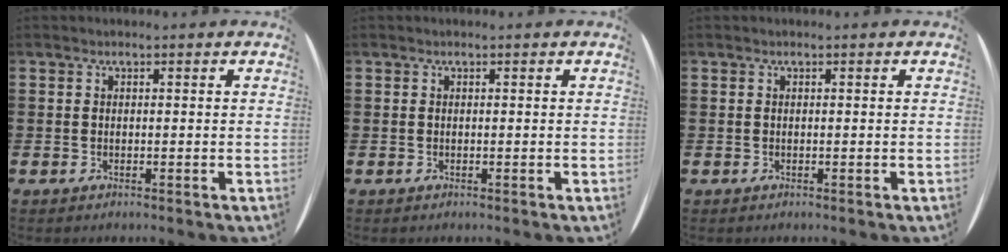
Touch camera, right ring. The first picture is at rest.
{"total": 0.0}
{"total": 0.0}